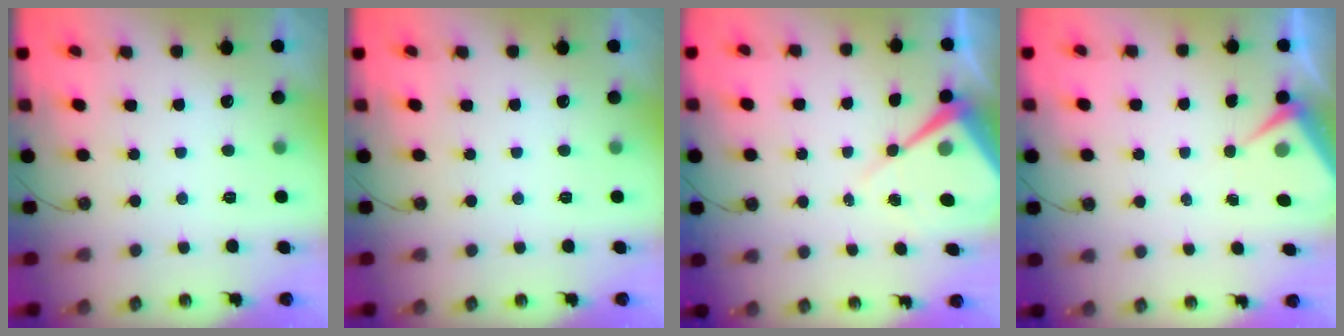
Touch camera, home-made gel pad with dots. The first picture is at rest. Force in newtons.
{"total": 0.0}
{"total": 8.8, "press": 8.8, "slide": 0.7}
{"total": 4.3, "press": 4.2, "slide": 0.7}